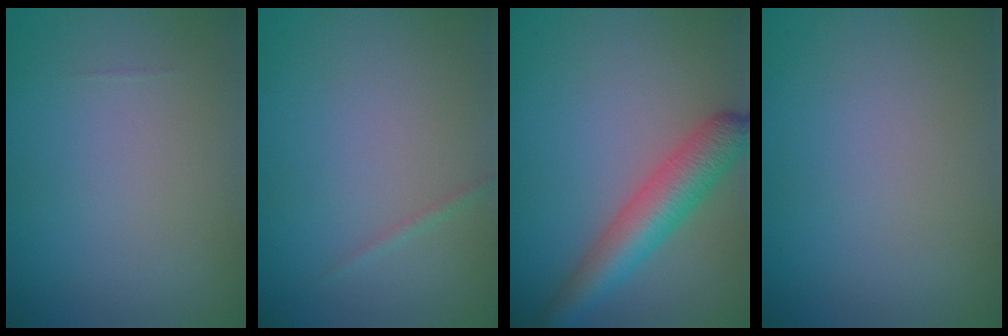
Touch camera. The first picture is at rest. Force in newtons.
{"total": 0.6, "press": 0.5, "slide": 0.0}
{"total": 5.4, "press": 5.4, "slide": 0.2}
{"total": 0.0}